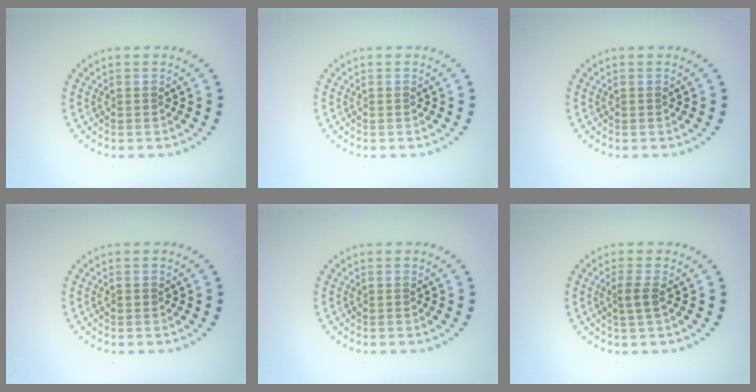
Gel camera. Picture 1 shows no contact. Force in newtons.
{"total": 0.0}
{"total": 0.0}
{"total": 0.6, "press": 0.6, "slide": 0.1}
{"total": 0.0}
{"total": 1.5, "press": 1.2, "slide": 0.9}